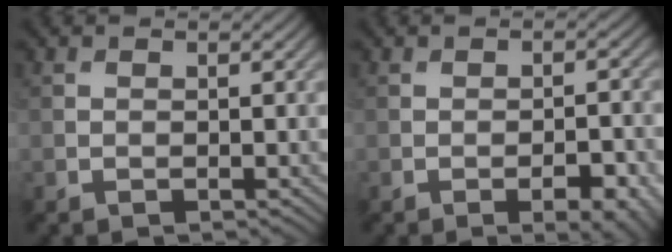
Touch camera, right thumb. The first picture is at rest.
{"total": 5.6, "force": [-2.7, 2.0, 4.4], "torque": [-0.054, -0.001, -0.024]}